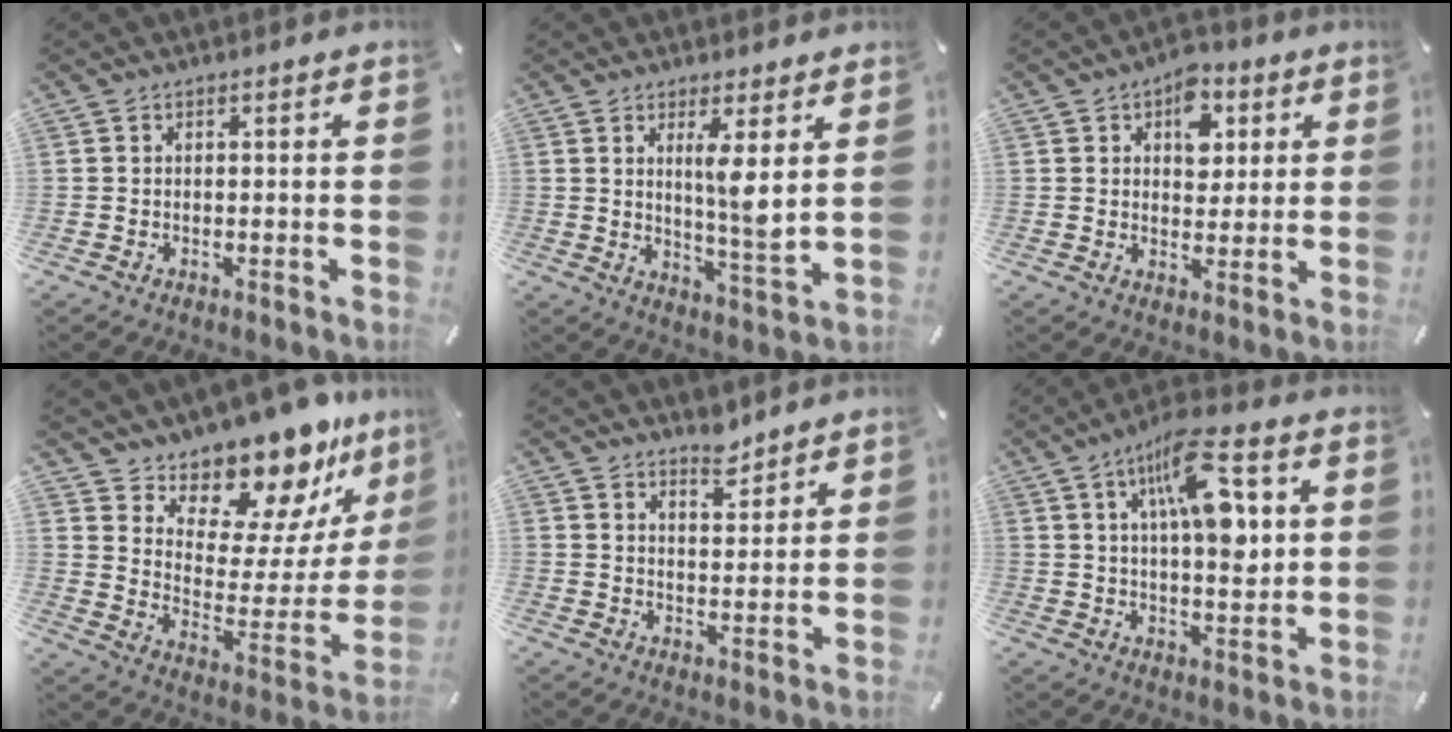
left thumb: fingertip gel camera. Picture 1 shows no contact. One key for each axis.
{"total": 8.2, "fx": 3.1, "fy": 1.4, "fz": 7.5, "tx": -0.132, "ty": -0.030, "tz": 0.046}
{"total": 8.7, "fx": 3.0, "fy": 6.1, "fz": 5.4, "tx": -0.061, "ty": -0.002, "tz": 0.045}
{"total": 15.6, "fx": 14.3, "fy": 5.6, "fz": 2.9, "tx": -0.050, "ty": -0.146, "tz": 0.242}
{"total": 5.2, "fx": 4.8, "fy": 1.6, "fz": 1.1, "tx": 0.001, "ty": -0.039, "tz": 0.085}
{"total": 15.0, "fx": 5.4, "fy": 6.2, "fz": 12.5, "tx": -0.204, "ty": -0.012, "tz": 0.088}